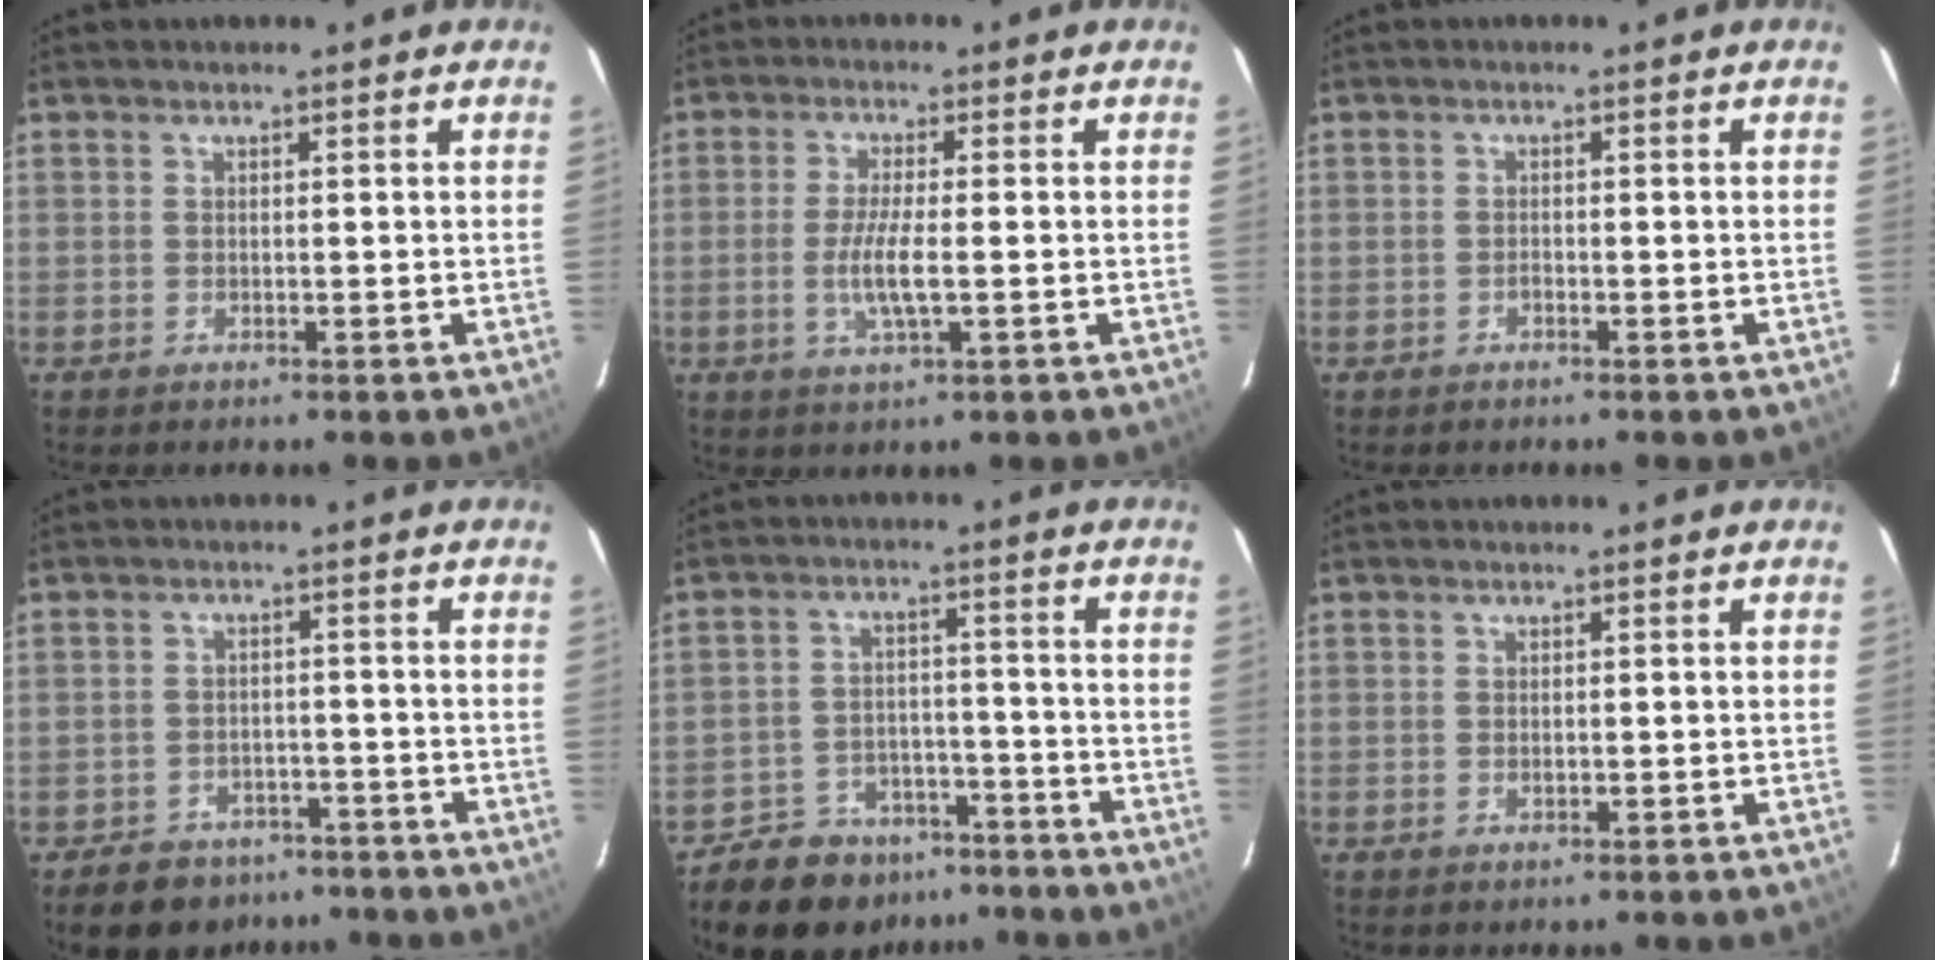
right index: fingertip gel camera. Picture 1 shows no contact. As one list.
[{"total": 5.8, "force": [-1.2, 0.9, 5.6], "torque": [-0.109, -0.011, -0.022]}, {"total": 0.7, "force": [-0.6, 0.4, 0.1], "torque": [-0.002, 0.000, -0.010]}, {"total": 9.8, "force": [-7.2, 6.1, 2.6], "torque": [-0.070, 0.020, -0.091]}, {"total": 13.7, "force": [-10.4, 7.9, 4.0], "torque": [-0.106, 0.022, -0.142]}, {"total": 0.8, "force": [-0.1, 0.6, 0.5], "torque": [-0.008, -0.001, 0.001]}]